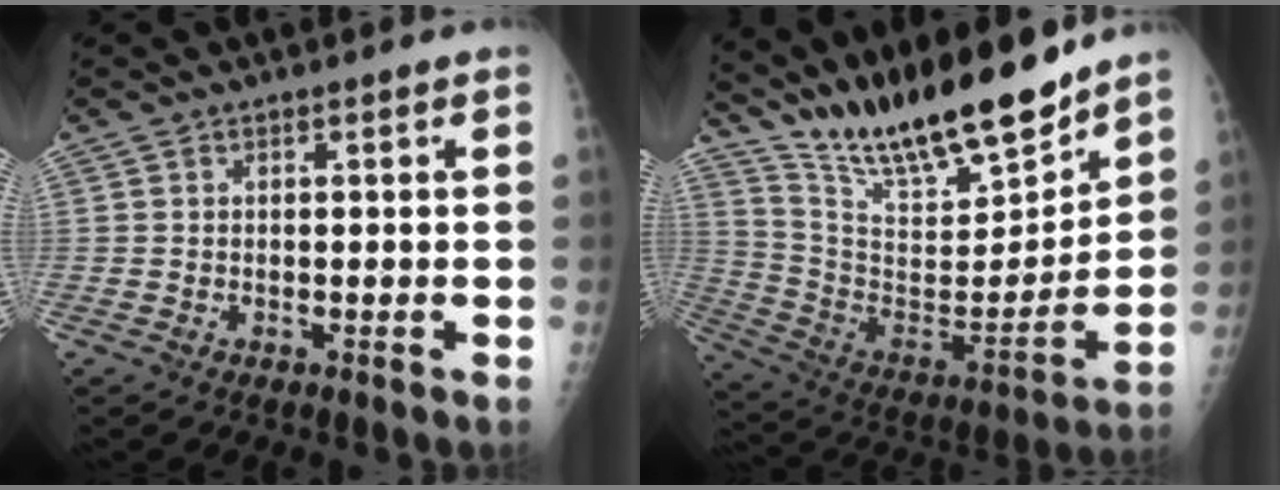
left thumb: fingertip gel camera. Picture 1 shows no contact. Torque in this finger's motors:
{"motor_torque": [0.48, 0.36, 1.41, -1.36, 0.10]}